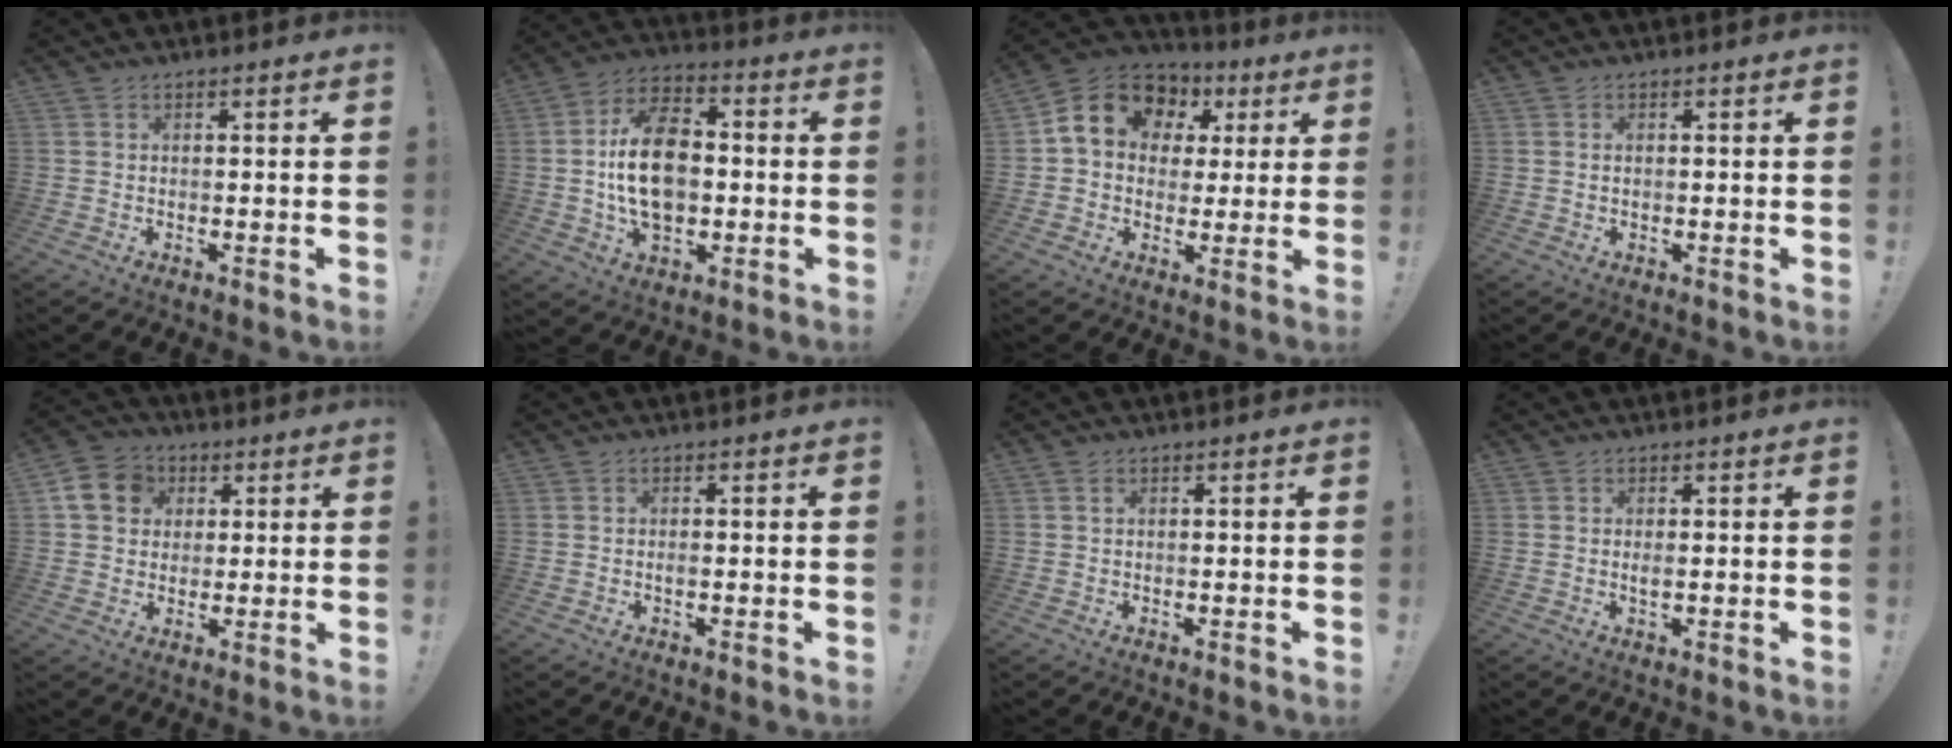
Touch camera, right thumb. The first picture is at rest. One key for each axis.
{"total": 18.1, "fx": -0.9, "fy": 12.1, "fz": 13.4, "tx": -0.232, "ty": 0.010, "tz": -0.019}
{"total": 14.3, "fx": 5.1, "fy": 11.2, "fz": 7.2, "tx": -0.101, "ty": -0.016, "tz": 0.098}
{"total": 0.7, "fx": 0.3, "fy": 0.4, "fz": 0.5, "tx": -0.011, "ty": 0.003, "tz": 0.004}
{"total": 11.0, "fx": 3.2, "fy": 9.5, "fz": 4.6, "tx": -0.062, "ty": 0.002, "tz": 0.068}
{"total": 0.7, "fx": -0.3, "fy": 0.2, "fz": 0.7, "tx": -0.012, "ty": -0.001, "tz": -0.005}
{"total": 0.6, "fx": 0.2, "fy": 0.2, "fz": 0.5, "tx": -0.008, "ty": 0.001, "tz": 0.004}
{"total": 1.3, "fx": 0.0, "fy": 0.3, "fz": 1.3, "tx": -0.017, "ty": -0.003, "tz": -0.001}